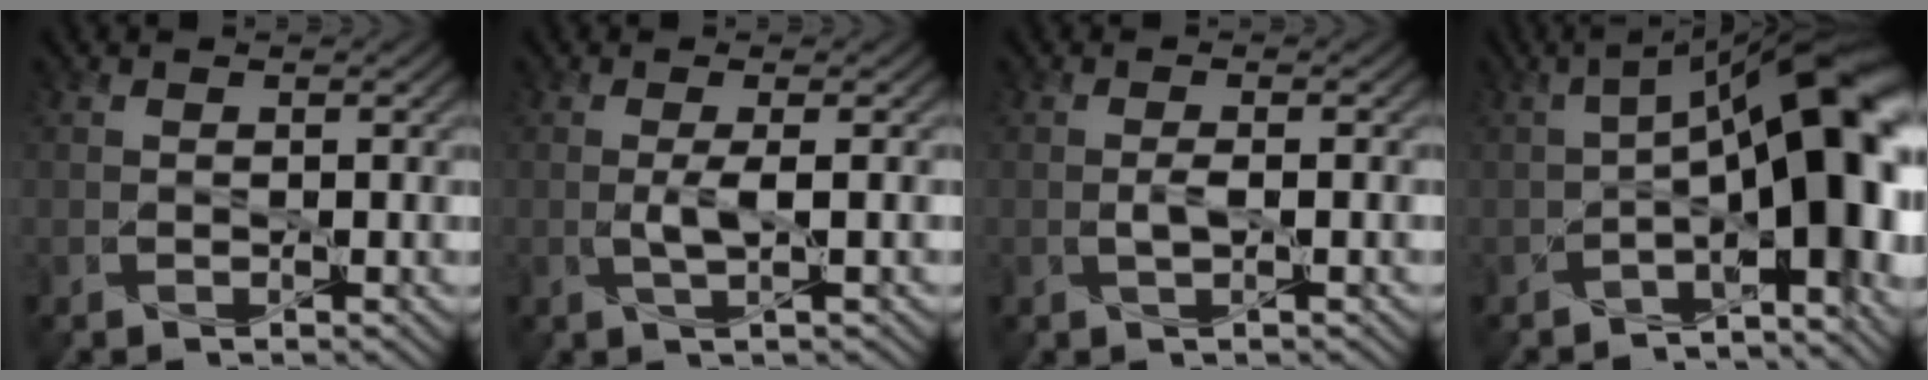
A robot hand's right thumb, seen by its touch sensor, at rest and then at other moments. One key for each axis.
{"total": 2.3, "fx": 0.0, "fy": 0.3, "fz": 2.2, "tx": -0.046, "ty": 0.002, "tz": -0.002}
{"total": 1.5, "fx": -0.1, "fy": 0.4, "fz": 1.4, "tx": -0.030, "ty": 0.001, "tz": -0.003}
{"total": 15.6, "fx": -1.9, "fy": 6.1, "fz": 14.3, "tx": -0.184, "ty": 0.000, "tz": -0.025}